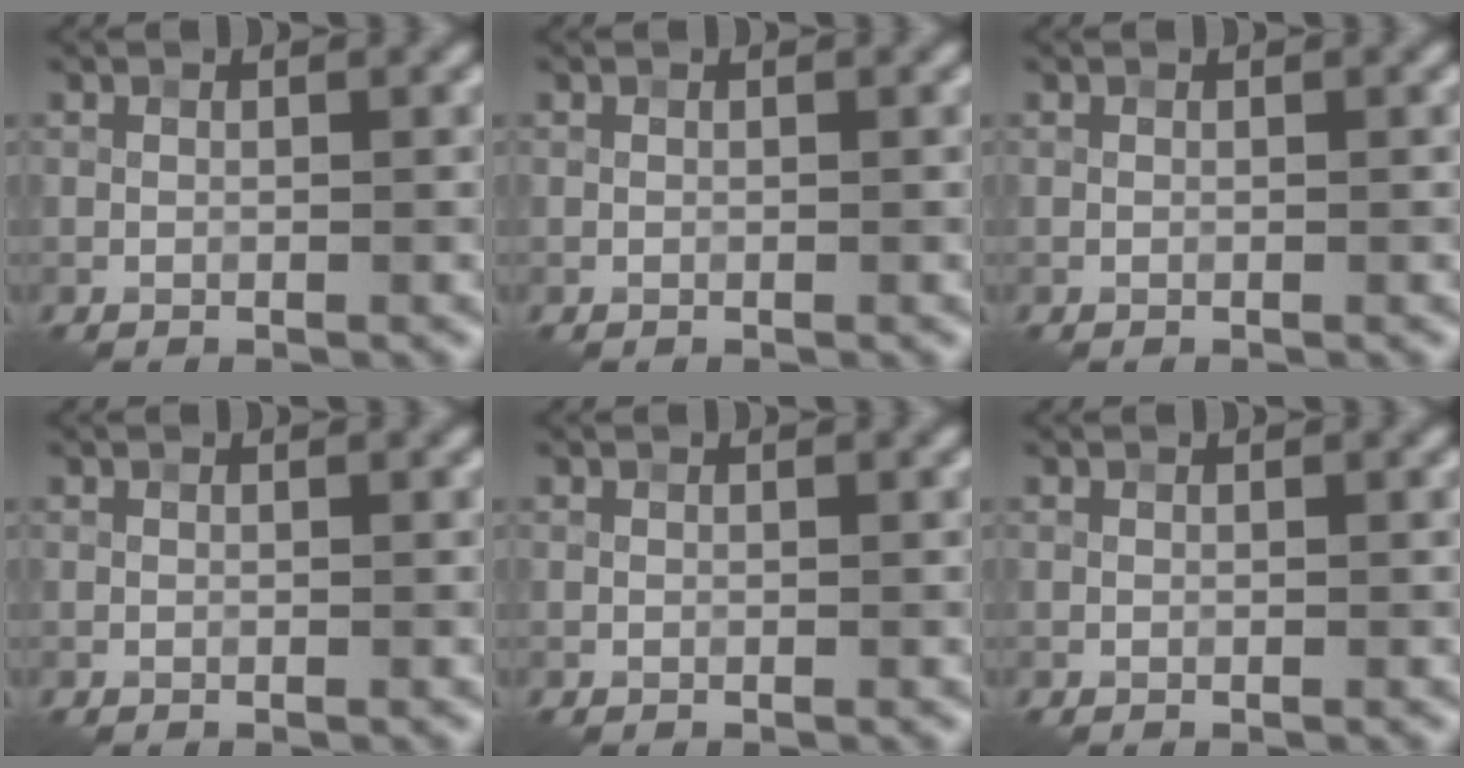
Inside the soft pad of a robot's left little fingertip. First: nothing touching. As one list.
[{"total": 0.0}, {"total": 0.0}, {"total": 0.0}, {"total": 0.0}, {"total": 0.0}]